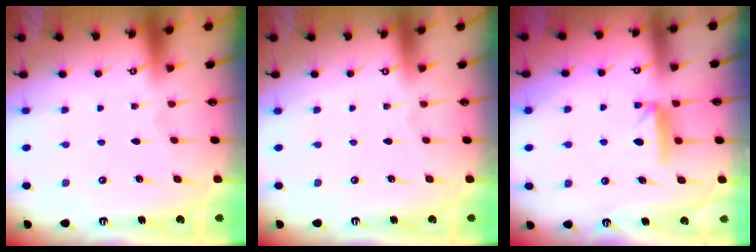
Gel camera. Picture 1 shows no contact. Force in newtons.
{"total": 0.6, "press": 0.5, "slide": 0.4}
{"total": 7.8, "press": 7.8, "slide": 0.2}